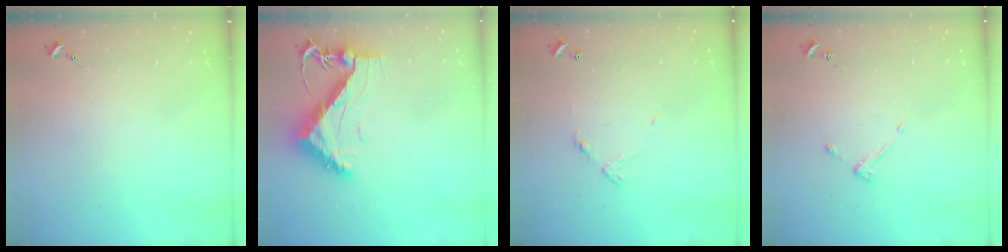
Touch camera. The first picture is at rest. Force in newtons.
{"total": 11.3, "press": 11.3, "slide": 1.1}
{"total": 5.9, "press": 5.9, "slide": 0.5}
{"total": 2.8, "press": 2.8, "slide": 0.3}